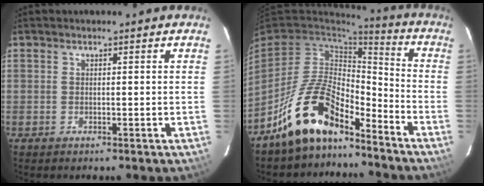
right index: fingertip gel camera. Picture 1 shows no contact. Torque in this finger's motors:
{"motor_torque": [0.73, -0.71, 0.94, 0.19]}